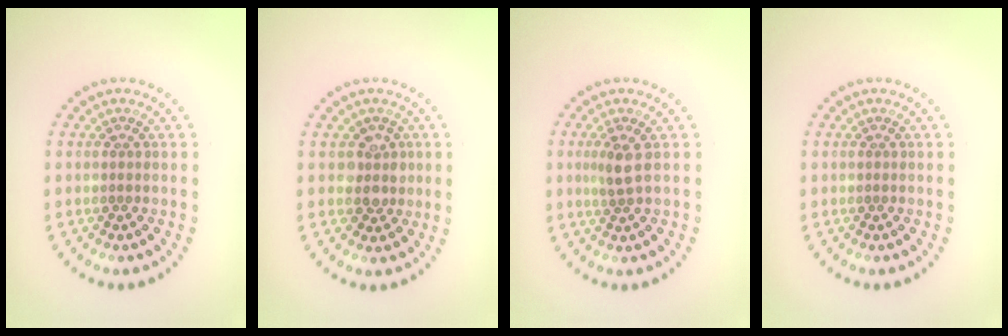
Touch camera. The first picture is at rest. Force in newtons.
{"total": 2.3, "press": 2.1, "slide": 1.1}
{"total": 1.7, "press": 1.4, "slide": 0.9}
{"total": 0.0}